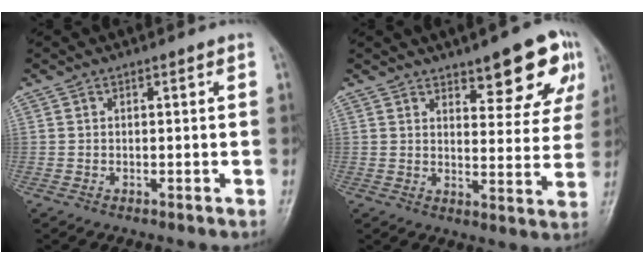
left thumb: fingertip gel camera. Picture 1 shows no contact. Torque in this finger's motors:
{"motor_torque": [0.29, 0.17, 0.22, -0.09, 0.05]}